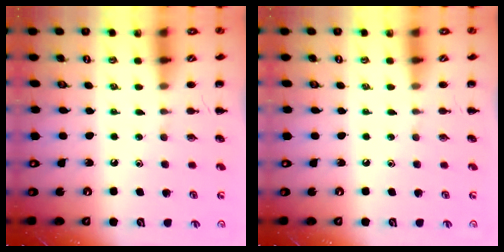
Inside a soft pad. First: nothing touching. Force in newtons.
{"total": 0.0}